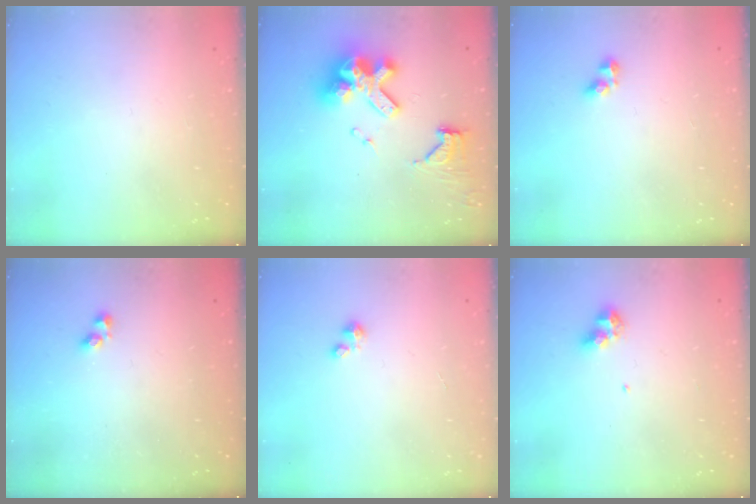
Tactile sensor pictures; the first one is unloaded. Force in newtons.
{"total": 15.6, "press": 15.6, "slide": 0.8}
{"total": 3.1, "press": 3.1, "slide": 0.3}
{"total": 1.3, "press": 1.2, "slide": 0.2}
{"total": 1.4, "press": 1.4, "slide": 0.2}
{"total": 6.1, "press": 6.1, "slide": 0.6}